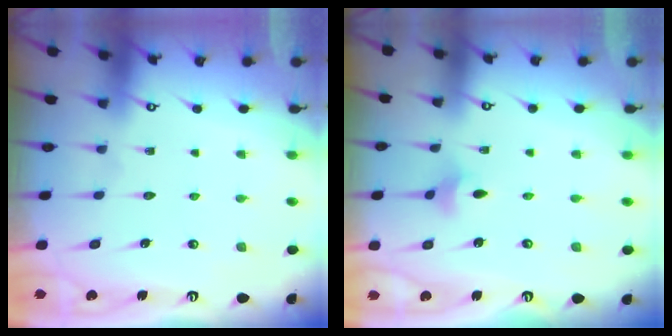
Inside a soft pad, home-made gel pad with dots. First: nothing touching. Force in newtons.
{"total": 2.9, "press": 2.8, "slide": 0.6}